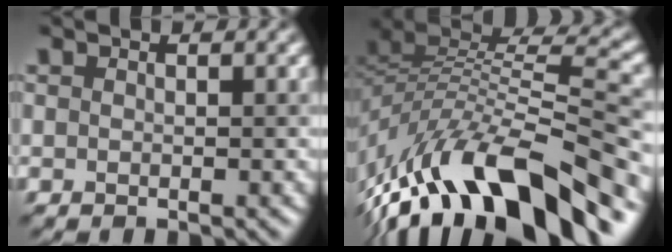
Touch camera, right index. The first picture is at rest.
{"total": 12.7, "force": [-7.6, 5.2, 8.7], "torque": [-0.173, 0.030, -0.138]}